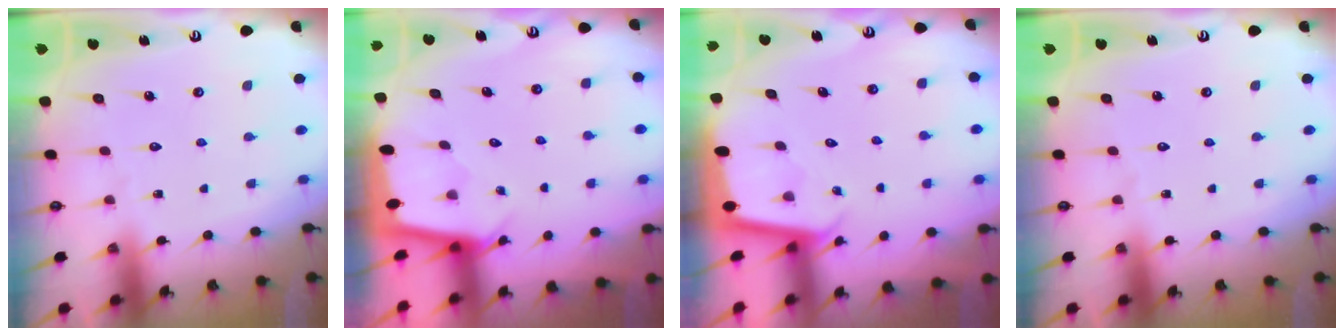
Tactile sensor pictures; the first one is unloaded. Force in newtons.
{"total": 2.1, "press": 2.1, "slide": 0.1}
{"total": 1.9, "press": 1.9, "slide": 0.1}
{"total": 0.0}